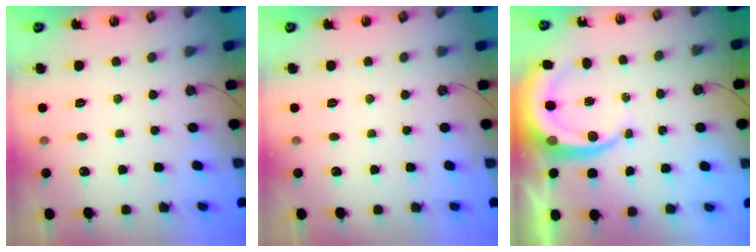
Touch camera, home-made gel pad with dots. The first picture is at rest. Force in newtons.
{"total": 0.0}
{"total": 8.2, "press": 8.1, "slide": 1.0}